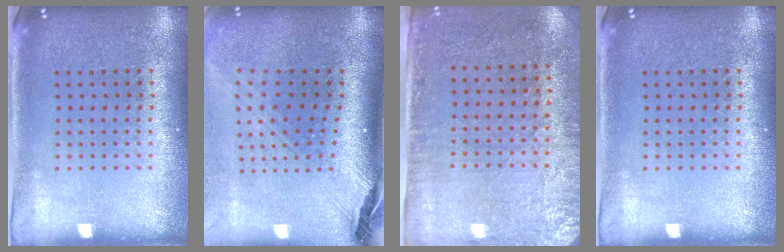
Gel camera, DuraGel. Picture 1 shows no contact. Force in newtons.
{"total": 2.9, "press": 2.0, "slide": 2.0}
{"total": 2.9, "press": 2.4, "slide": 1.6}
{"total": 0.0}